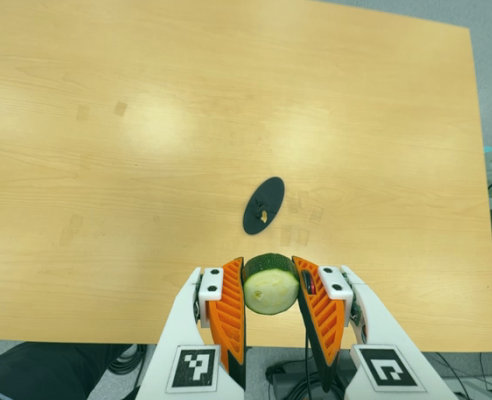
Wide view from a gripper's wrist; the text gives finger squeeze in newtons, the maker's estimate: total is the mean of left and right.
{"total": 12.0, "left": 11.4, "right": 12.7}